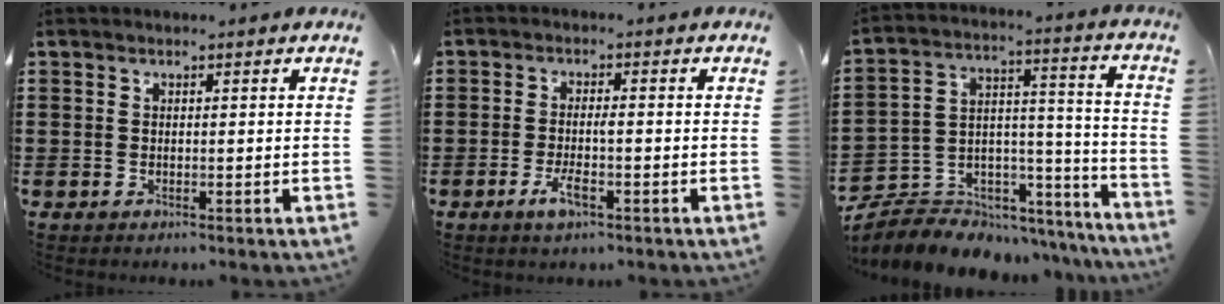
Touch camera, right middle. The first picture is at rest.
{"total": 3.4, "force": [-1.4, 0.9, 3.0], "torque": [-0.063, -0.002, -0.030]}
{"total": 5.8, "force": [-4.9, 3.1, 0.3], "torque": [-0.019, -0.006, -0.095]}